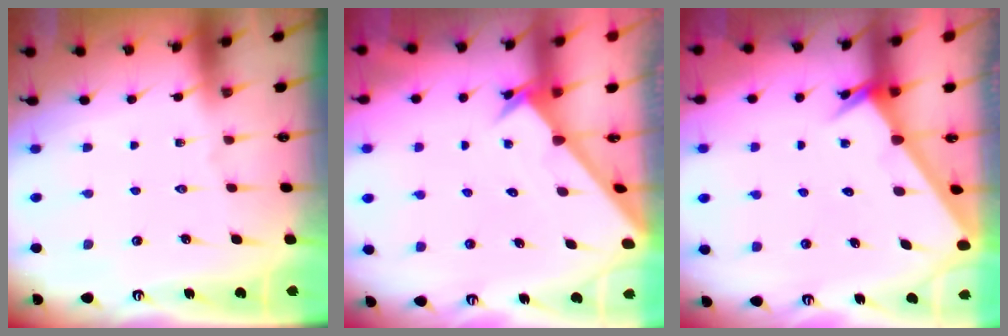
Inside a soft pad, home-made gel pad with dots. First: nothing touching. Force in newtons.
{"total": 2.6, "press": 2.6, "slide": 0.2}
{"total": 2.6, "press": 2.6, "slide": 0.1}